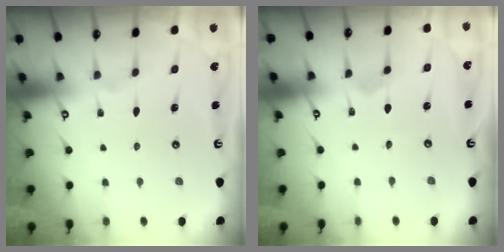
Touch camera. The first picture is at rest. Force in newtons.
{"total": 0.8, "press": 0.8, "slide": 0.0}